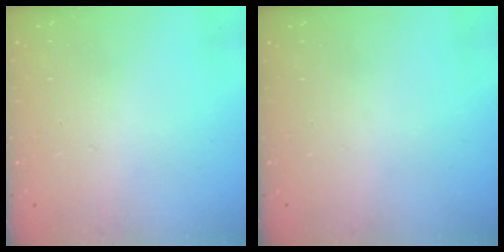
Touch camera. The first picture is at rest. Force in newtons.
{"total": 0.0}